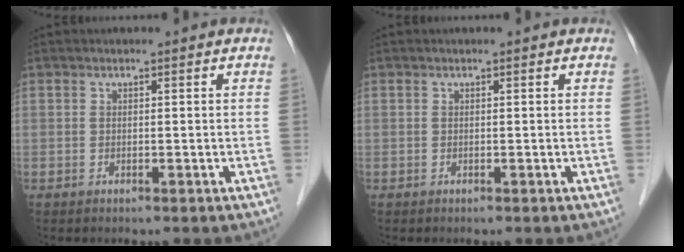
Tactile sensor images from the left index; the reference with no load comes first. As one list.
[{"total": 0.0}]